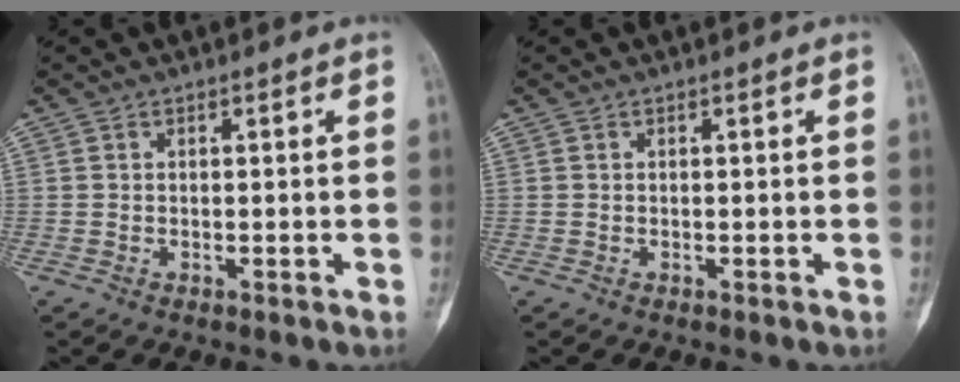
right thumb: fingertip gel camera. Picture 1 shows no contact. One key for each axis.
{"total": 0.0}